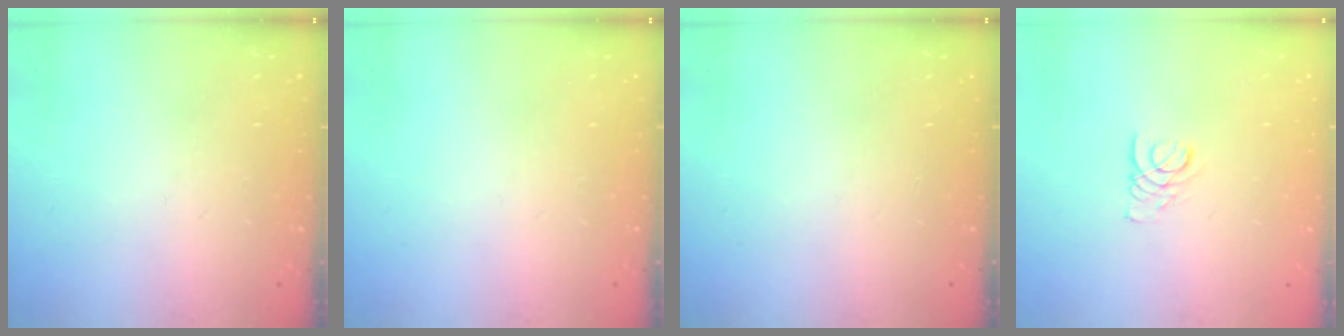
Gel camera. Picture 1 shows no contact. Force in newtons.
{"total": 0.0}
{"total": 0.0}
{"total": 1.9, "press": 1.9, "slide": 0.2}